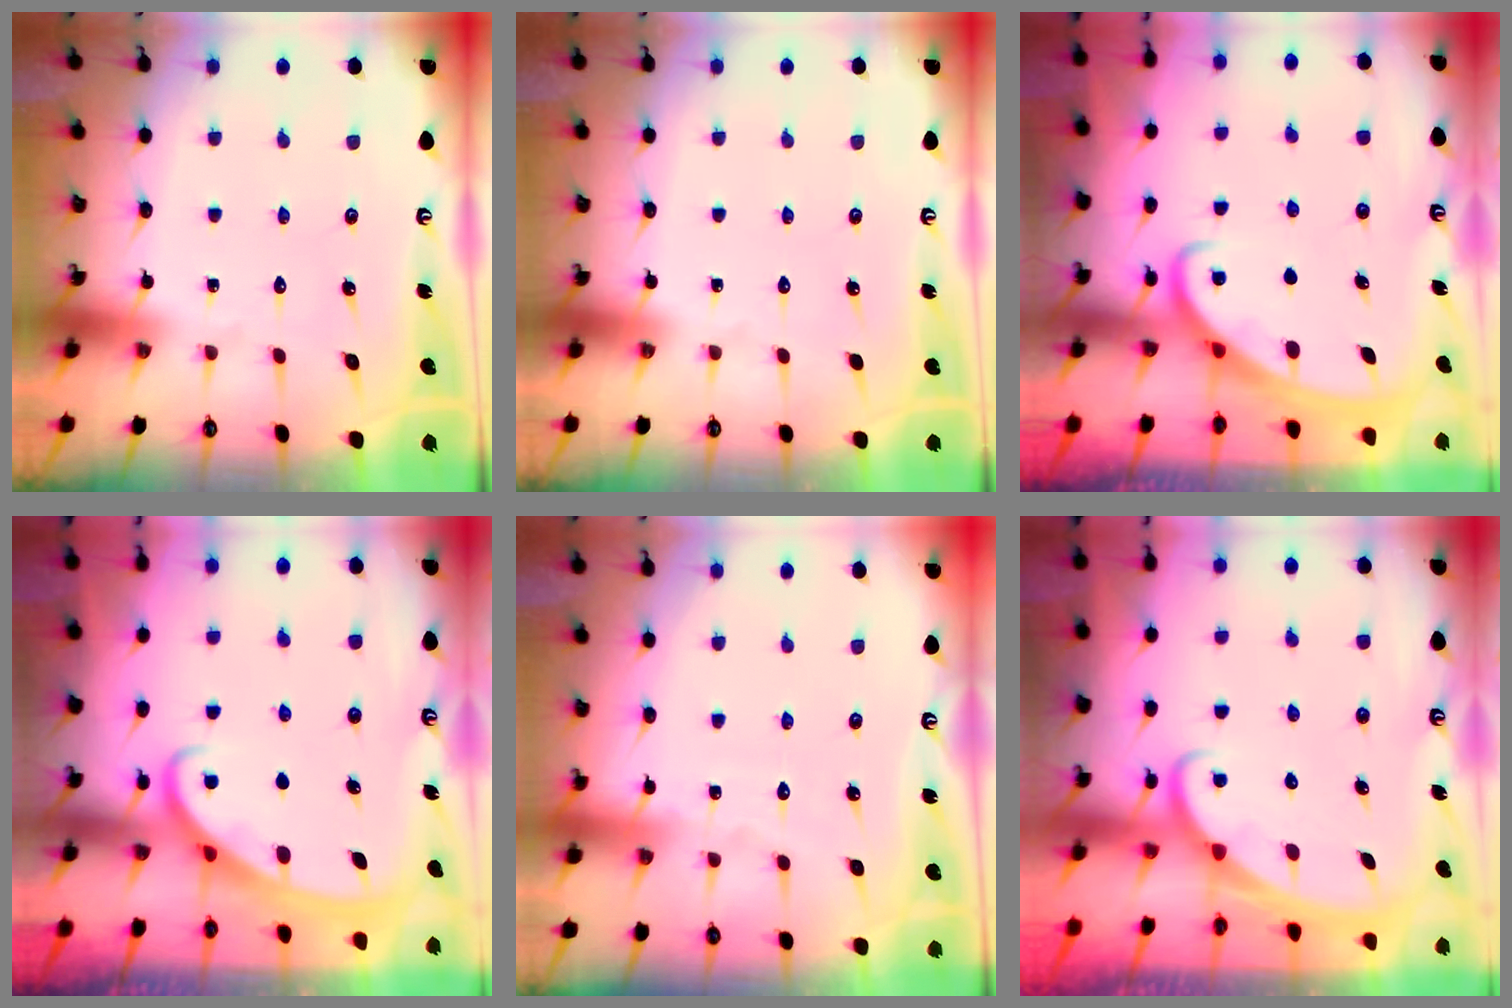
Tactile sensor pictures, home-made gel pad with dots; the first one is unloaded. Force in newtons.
{"total": 0.0}
{"total": 2.5, "press": 2.5, "slide": 0.3}
{"total": 2.4, "press": 2.4, "slide": 0.4}
{"total": 2.4, "press": 2.4, "slide": 0.2}
{"total": 2.4, "press": 2.3, "slide": 0.3}